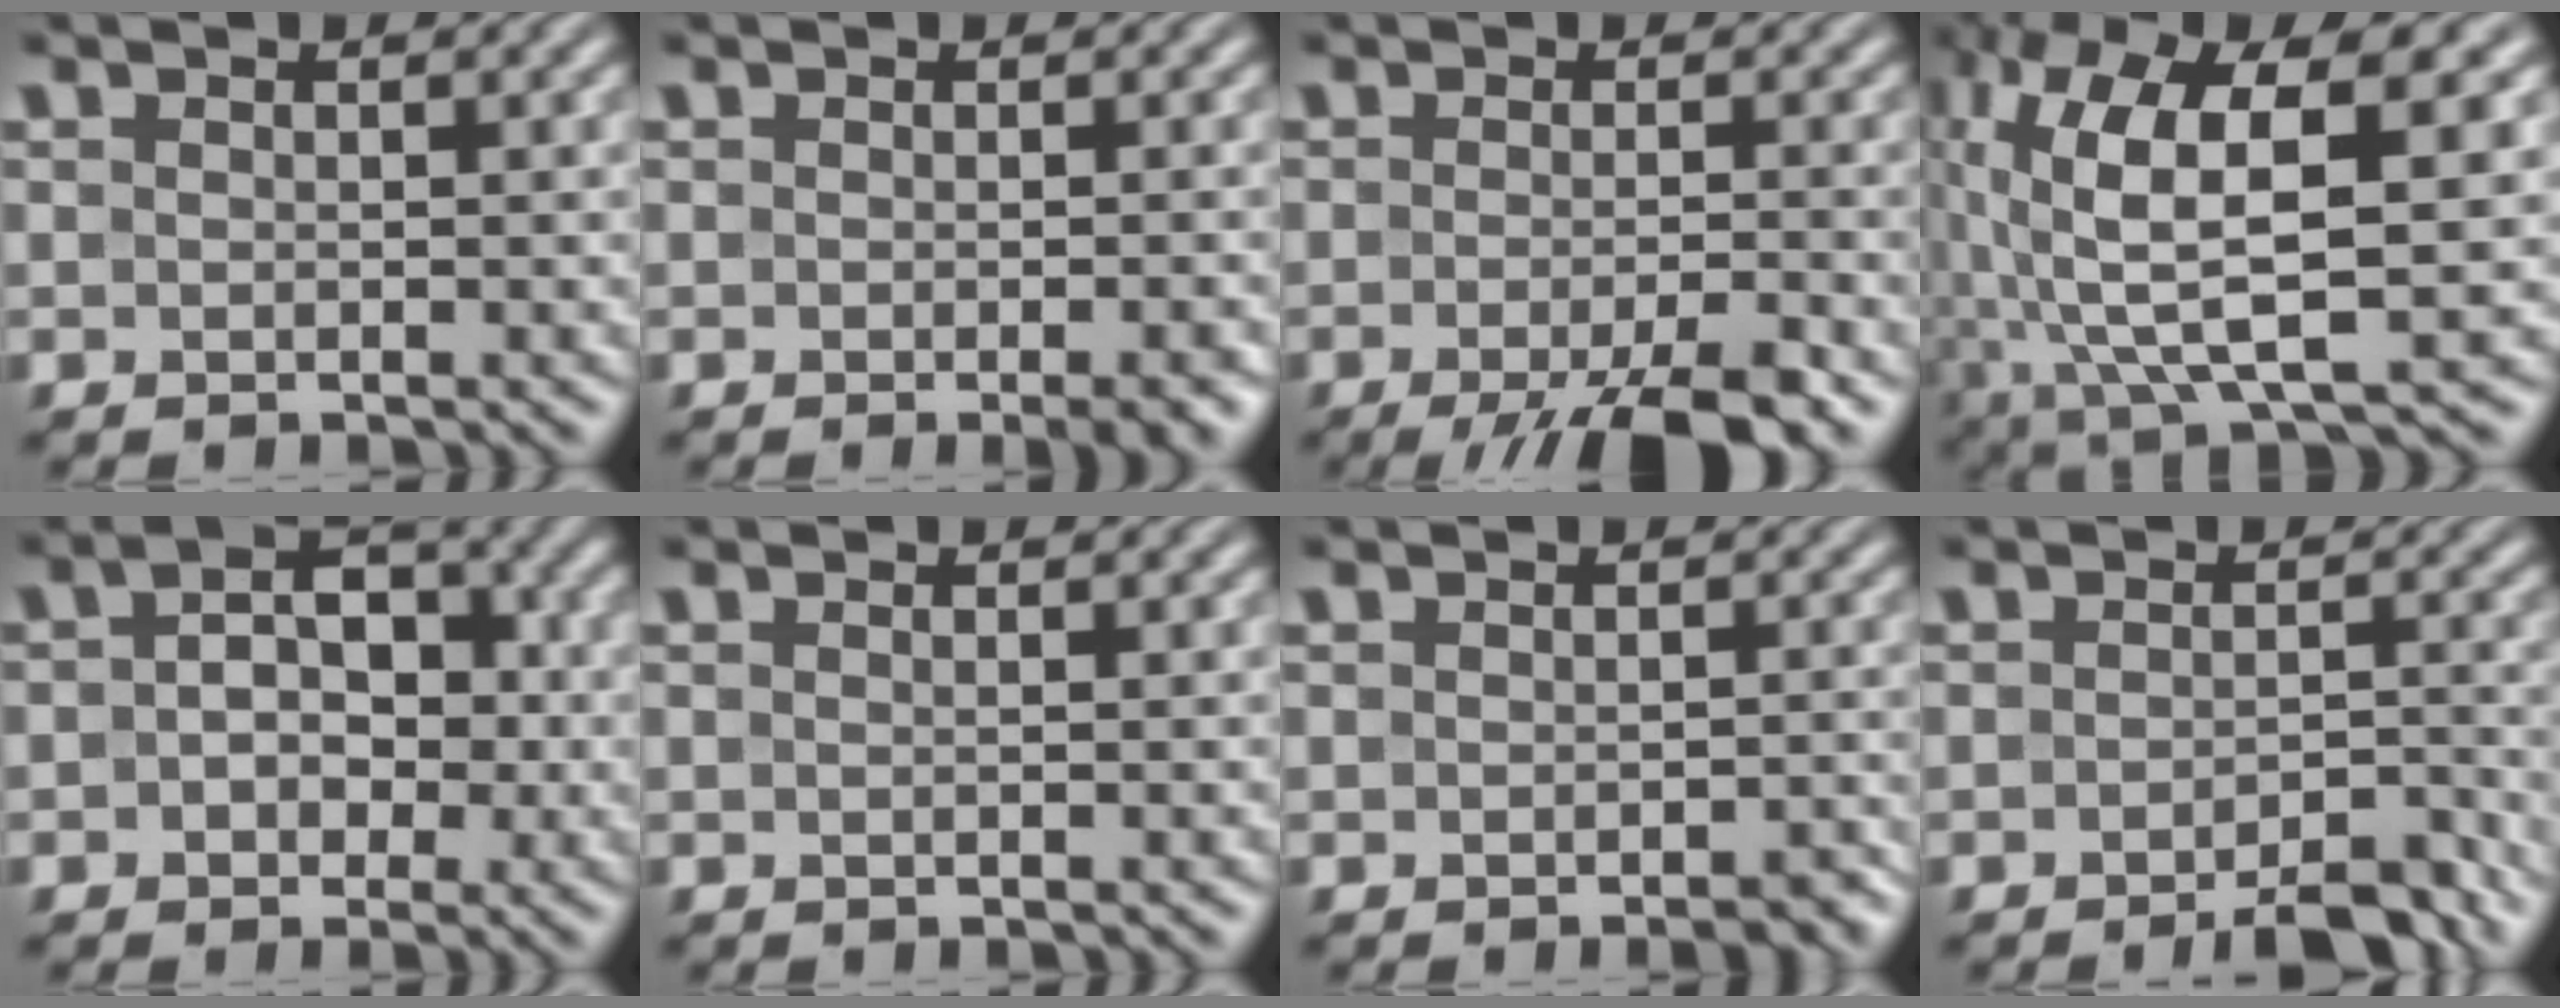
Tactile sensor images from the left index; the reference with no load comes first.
{"total": 2.3, "force": [-1.0, 0.5, 2.0], "torque": [-0.019, 0.001, -0.015]}
{"total": 6.5, "force": [-3.8, 1.4, 5.1], "torque": [-0.067, -0.006, -0.062]}
{"total": 12.0, "force": [2.6, 3.9, 11.0], "torque": [-0.217, 0.011, 0.054]}
{"total": 5.0, "force": [0.1, 3.5, 3.5], "torque": [-0.045, 0.009, -0.007]}
{"total": 0.7, "force": [0.2, 0.2, 0.7], "torque": [-0.010, 0.002, -0.003]}
{"total": 1.5, "force": [-1.0, 0.6, 0.9], "torque": [-0.012, 0.000, -0.010]}
{"total": 4.1, "force": [-3.3, 1.0, 2.2], "torque": [-0.027, 0.005, -0.046]}